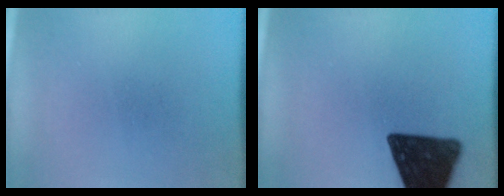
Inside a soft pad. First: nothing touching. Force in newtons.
{"total": 16.6}